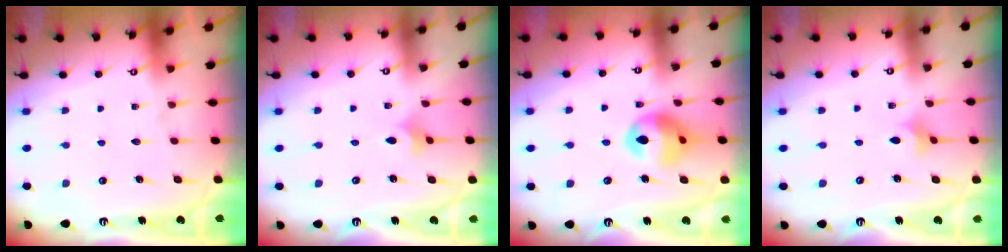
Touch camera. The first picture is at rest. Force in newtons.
{"total": 2.1, "press": 2.0, "slide": 0.6}
{"total": 13.5, "press": 13.4, "slide": 1.7}
{"total": 3.1, "press": 3.1, "slide": 0.6}